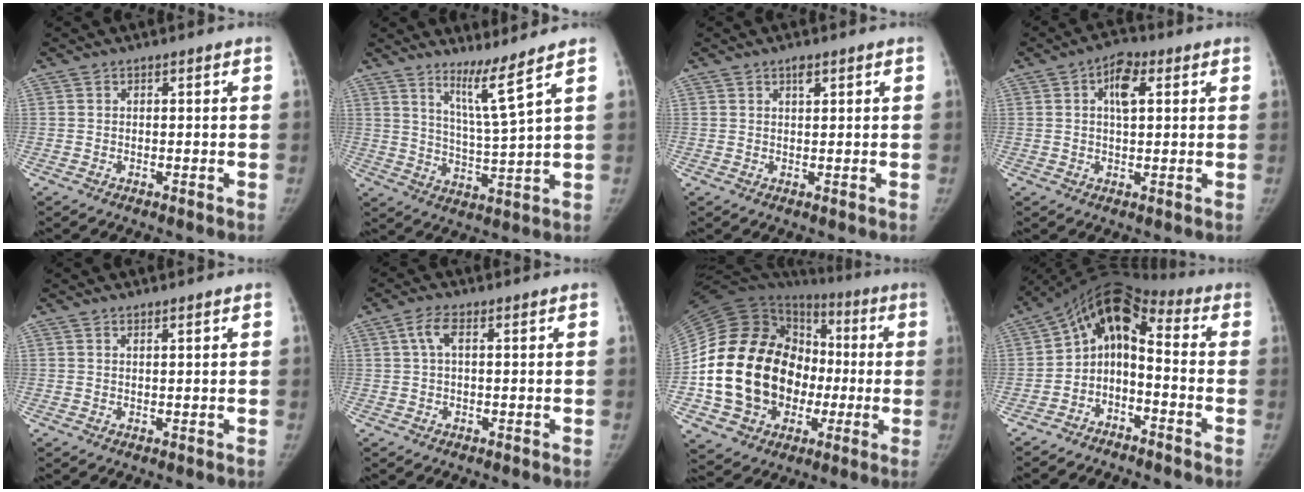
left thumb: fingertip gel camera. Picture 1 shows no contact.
{"total": 7.5, "force": [5.2, -1.4, 5.2], "torque": [-0.094, -0.063, 0.103]}
{"total": 1.6, "force": [0.9, 0.7, 1.1], "torque": [-0.014, -0.002, 0.014]}
{"total": 6.1, "force": [1.7, 3.3, 4.8], "torque": [-0.070, 0.008, 0.023]}
{"total": 0.7, "force": [0.6, 0.1, 0.4], "torque": [-0.007, -0.003, 0.011]}
{"total": 4.1, "force": [1.2, 1.5, 3.6], "torque": [-0.086, 0.015, 0.023]}
{"total": 27.2, "force": [-2.4, 21.1, 17.1], "torque": [-0.292, 0.049, -0.028]}
{"total": 10.5, "force": [-3.4, 6.4, 7.6], "torque": [-0.104, 0.078, -0.071]}